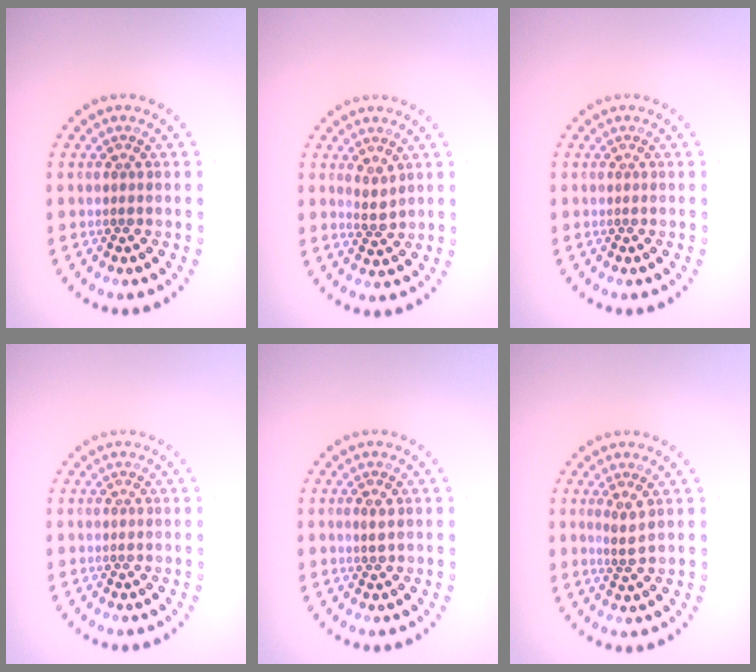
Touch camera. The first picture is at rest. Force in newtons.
{"total": 1.5, "press": 1.2, "slide": 0.9}
{"total": 0.0}
{"total": 0.0}
{"total": 0.9, "press": 0.9, "slide": 0.3}
{"total": 1.6, "press": 1.3, "slide": 1.0}